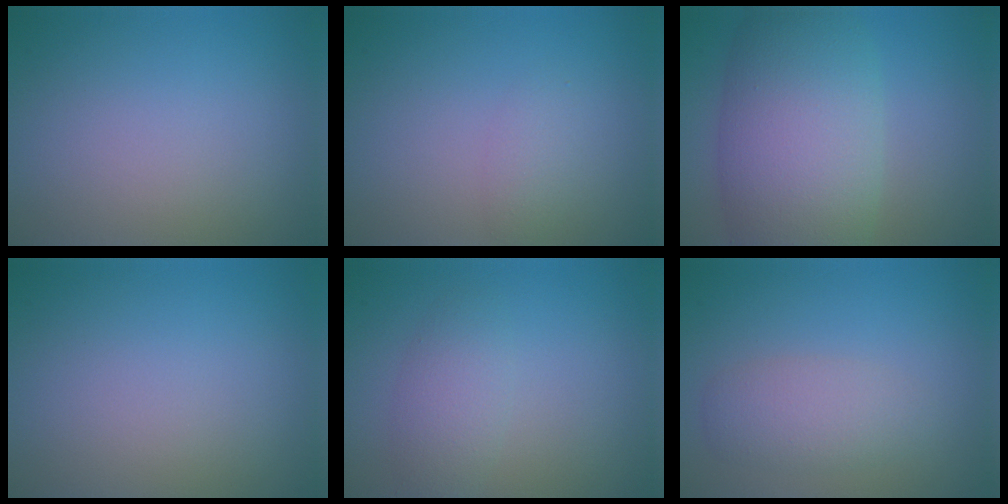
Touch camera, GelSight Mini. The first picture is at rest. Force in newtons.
{"total": 1.2, "press": 1.2, "slide": 0.1}
{"total": 10.6, "press": 10.6, "slide": 0.5}
{"total": 0.0}
{"total": 2.4, "press": 2.4, "slide": 0.1}
{"total": 2.8, "press": 2.8, "slide": 0.2}